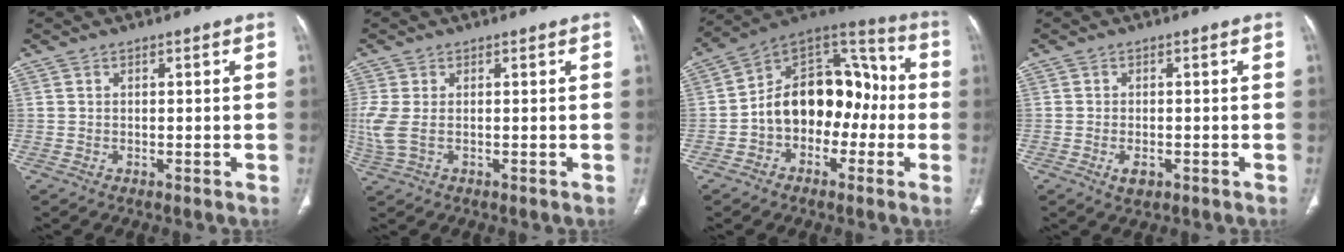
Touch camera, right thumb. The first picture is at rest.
{"total": 5.0, "force": [-0.2, 2.5, 4.3], "torque": [-0.136, 0.000, 0.002]}
{"total": 17.4, "force": [-2.6, 12.1, 12.2], "torque": [-0.146, 0.059, -0.051]}
{"total": 2.6, "force": [-1.0, 1.4, 1.9], "torque": [-0.031, 0.002, -0.013]}